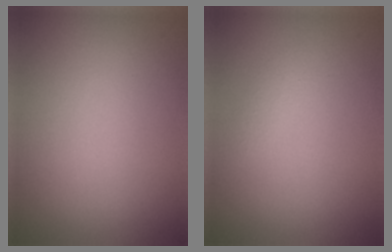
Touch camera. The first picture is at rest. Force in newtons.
{"total": 0.7, "press": 0.7, "slide": 0.1}